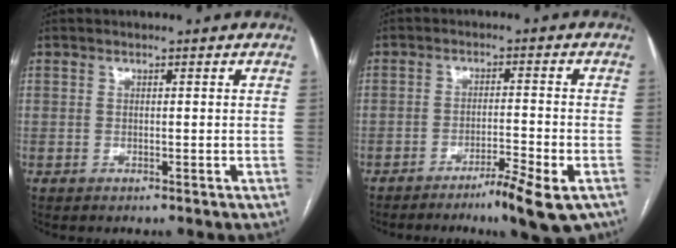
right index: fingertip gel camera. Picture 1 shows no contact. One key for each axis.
{"total": 7.7, "fx": -5.1, "fy": 0.2, "fz": 5.7, "tx": -0.078, "ty": -0.009, "tz": -0.080}